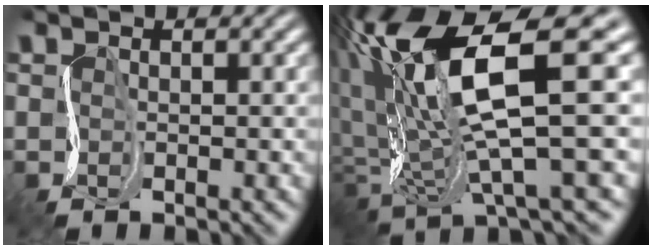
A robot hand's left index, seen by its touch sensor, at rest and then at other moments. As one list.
[{"total": 13.2, "force": [3.6, 2.8, 12.5], "torque": [-0.239, 0.009, 0.068]}]